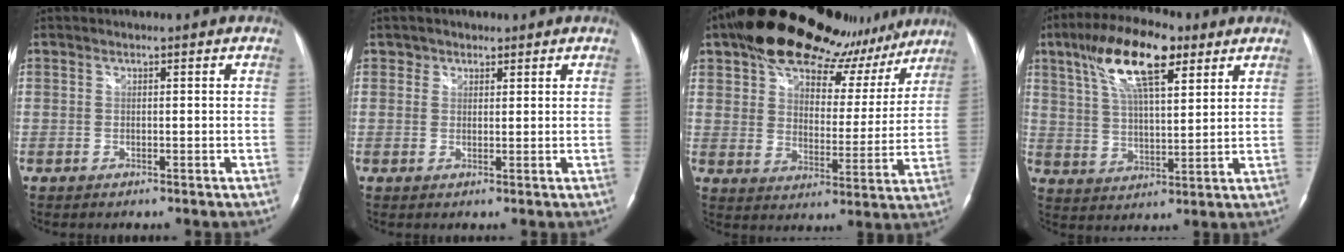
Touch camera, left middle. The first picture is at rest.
{"total": 1.6, "force": [1.1, 1.2, -0.1], "torque": [0.012, -0.003, 0.010]}
{"total": 21.5, "force": [16.7, 9.6, 9.6], "torque": [-0.152, 0.027, 0.229]}
{"total": 14.2, "force": [7.9, 4.3, 11.0], "torque": [-0.210, 0.022, 0.143]}